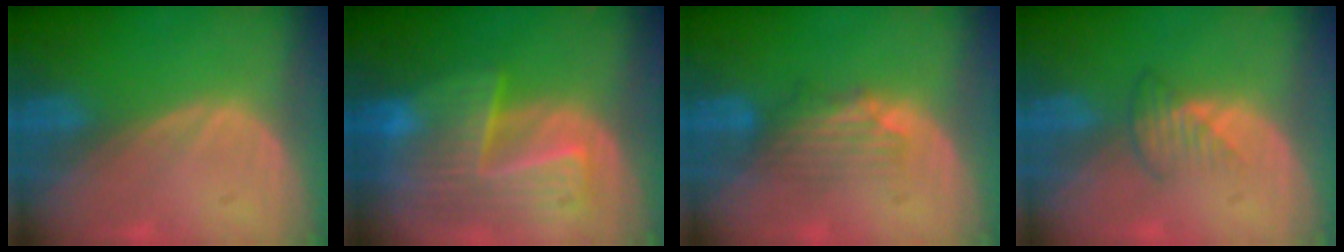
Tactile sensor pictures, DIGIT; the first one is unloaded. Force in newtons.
{"total": 9.6, "press": 8.4, "slide": 4.8}
{"total": 3.8, "press": 3.8, "slide": 0.4}
{"total": 2.7, "press": 2.6, "slide": 0.6}